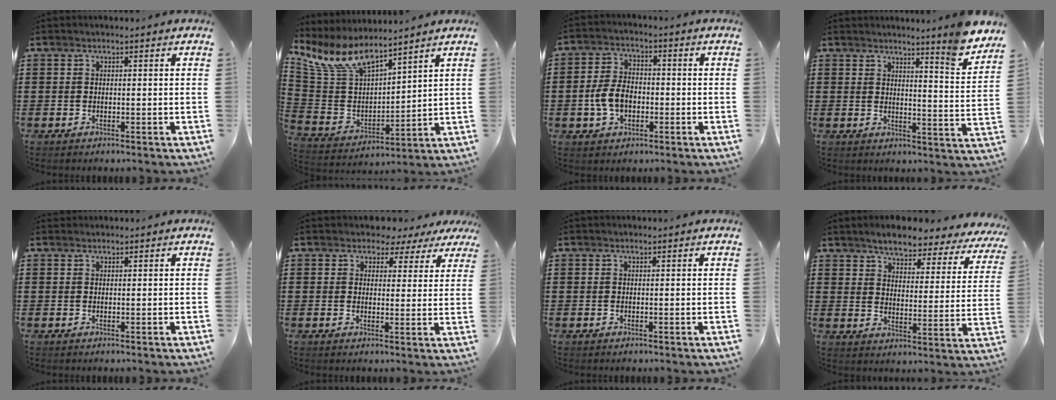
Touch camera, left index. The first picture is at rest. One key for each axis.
{"total": 10.0, "fx": 7.3, "fy": 3.7, "fz": 5.7, "tx": -0.147, "ty": -0.028, "tz": 0.129}
{"total": 6.3, "fx": -1.5, "fy": 4.0, "fz": 4.6, "tx": -0.111, "ty": 0.002, "tz": -0.034}
{"total": 5.6, "fx": 5.1, "fy": -1.0, "fz": 2.1, "tx": -0.037, "ty": -0.045, "tz": 0.080}
{"total": 0.5, "fx": 0.5, "fy": 0.2, "fz": 0.0, "tx": -0.003, "ty": 0.001, "tz": 0.010}
{"total": 3.5, "fx": 2.9, "fy": 2.0, "fz": 0.5, "tx": -0.019, "ty": -0.004, "tz": 0.049}
{"total": 0.0}
{"total": 5.5, "fx": 5.2, "fy": 0.9, "fz": 1.7, "tx": -0.052, "ty": -0.034, "tz": 0.084}